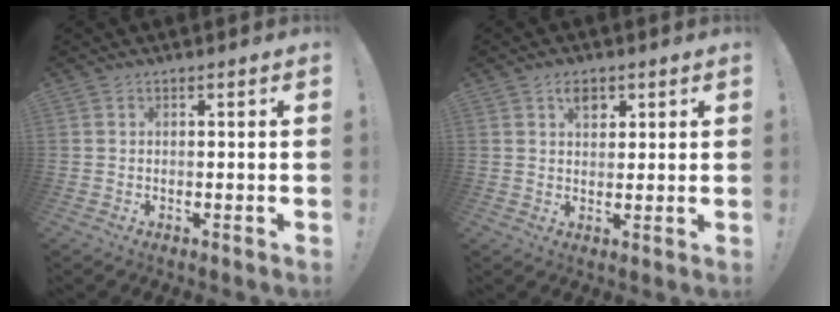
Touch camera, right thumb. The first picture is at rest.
{"total": 4.7, "force": [2.6, 3.1, 2.4], "torque": [-0.023, -0.007, 0.043]}